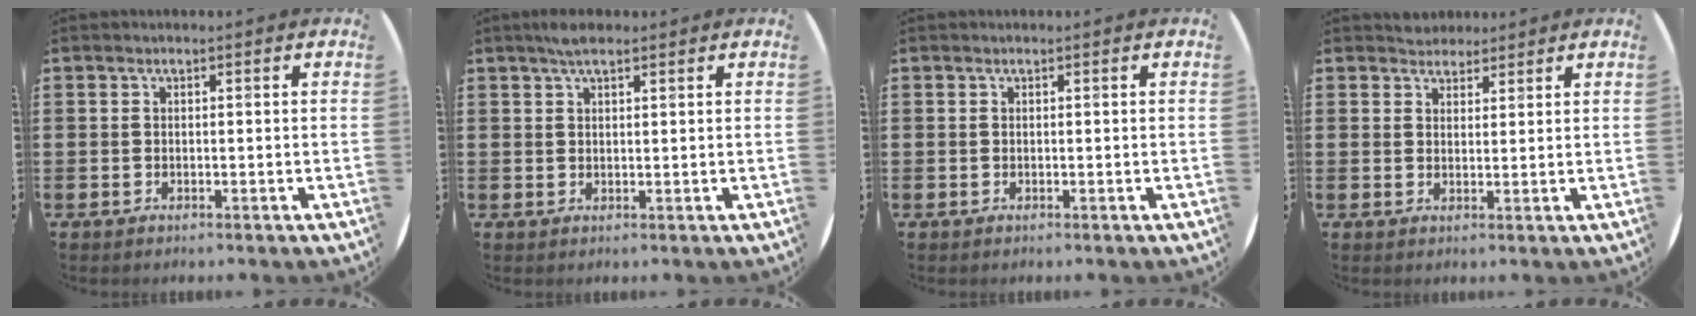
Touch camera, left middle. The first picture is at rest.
{"total": 2.5, "force": [1.9, 0.7, 1.4], "torque": [-0.031, 0.007, 0.034]}
{"total": 0.0}
{"total": 2.5, "force": [2.4, 0.8, -0.2], "torque": [0.007, -0.003, 0.045]}